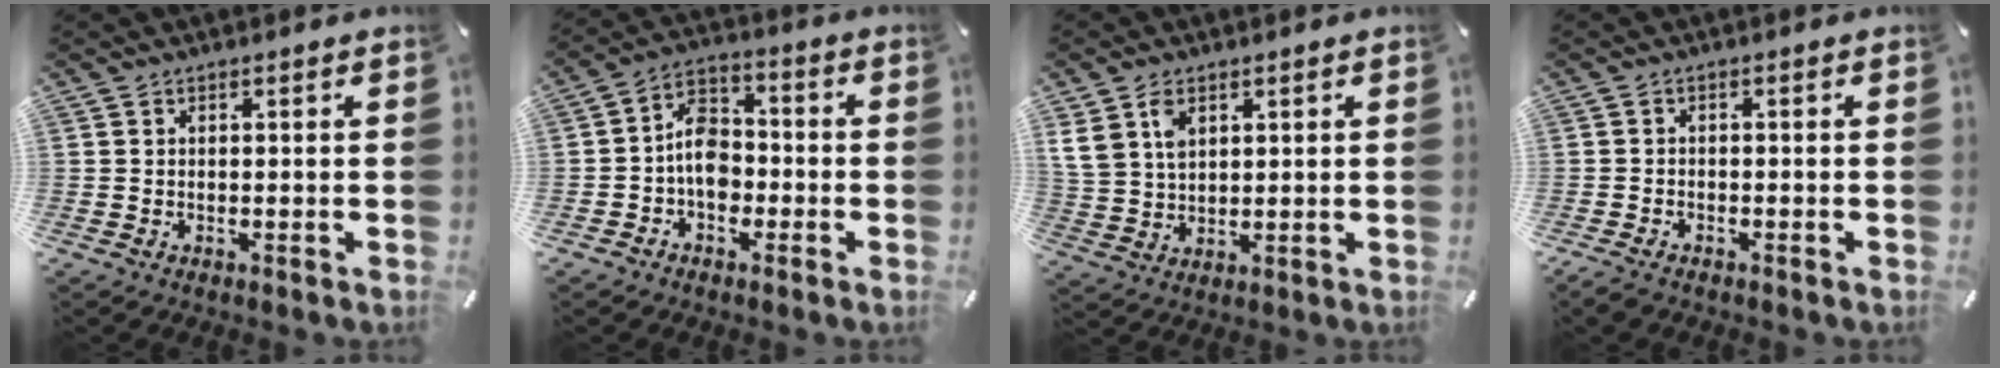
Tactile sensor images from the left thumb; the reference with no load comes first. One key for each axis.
{"total": 7.8, "fx": -2.1, "fy": 5.9, "fz": 4.7, "tx": -0.087, "ty": 0.020, "tz": -0.038}
{"total": 7.5, "fx": 3.4, "fy": 5.4, "fz": 4.0, "tx": -0.098, "ty": 0.001, "tz": 0.062}
{"total": 1.9, "fx": -1.5, "fy": 0.8, "fz": 0.8, "tx": -0.021, "ty": 0.004, "tz": -0.033}